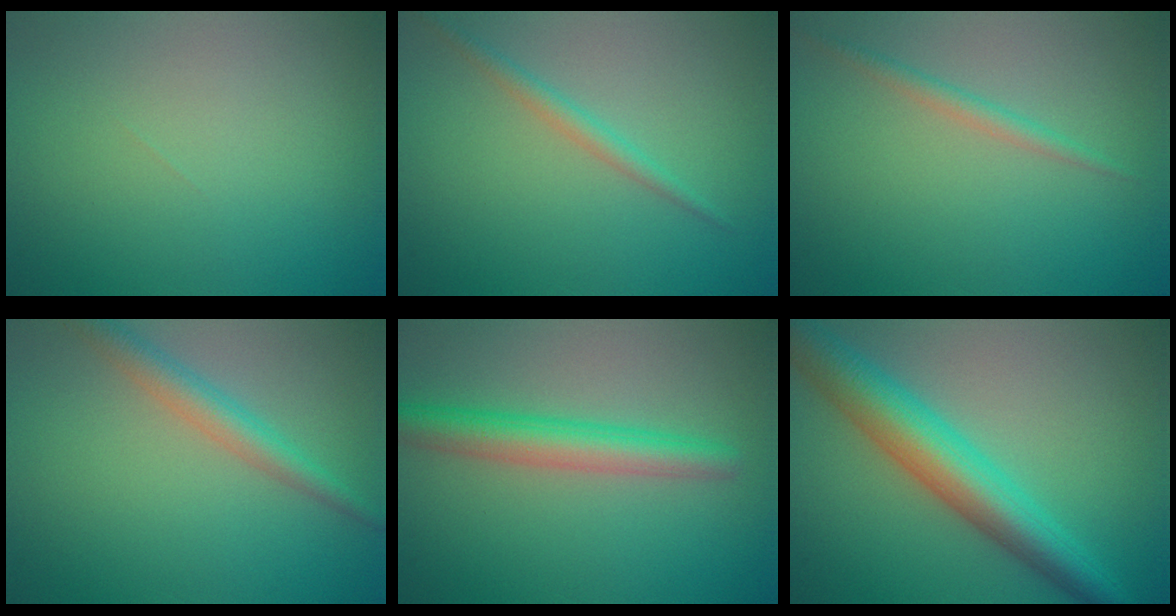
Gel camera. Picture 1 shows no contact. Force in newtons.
{"total": 1.5, "press": 1.5, "slide": 0.1}
{"total": 1.3, "press": 1.3, "slide": 0.1}
{"total": 2.9, "press": 2.9, "slide": 0.2}
{"total": 3.9, "press": 3.9, "slide": 0.2}
{"total": 7.2, "press": 7.2, "slide": 0.1}